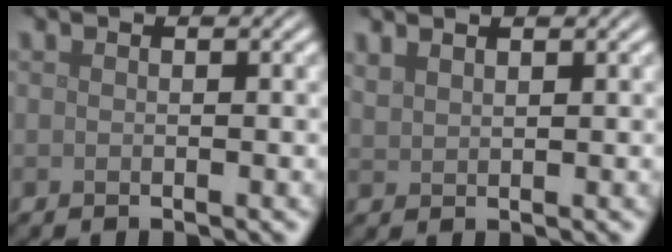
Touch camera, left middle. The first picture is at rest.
{"total": 1.4, "force": [1.3, 0.2, 0.3], "torque": [-0.010, 0.004, 0.028]}